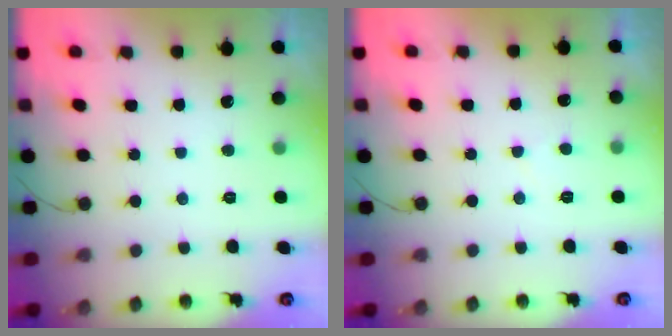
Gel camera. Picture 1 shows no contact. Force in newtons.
{"total": 1.5, "press": 1.5, "slide": 0.4}